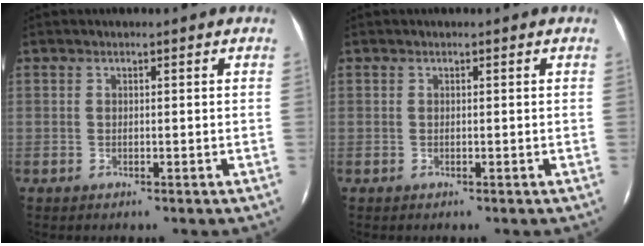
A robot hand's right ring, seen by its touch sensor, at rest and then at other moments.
{"total": 0.0}